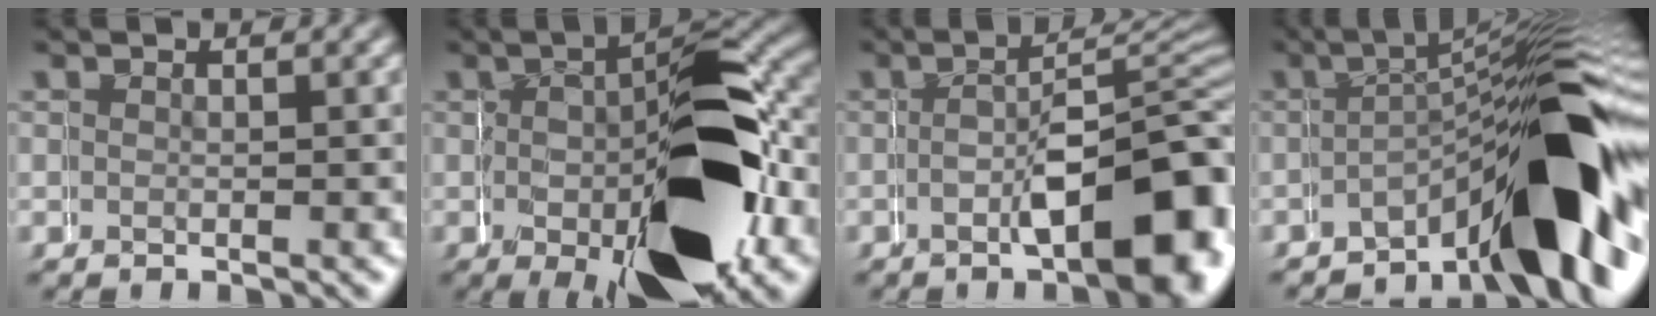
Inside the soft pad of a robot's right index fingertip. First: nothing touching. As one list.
[{"total": 15.3, "force": [-3.4, 6.4, 13.5], "torque": [-0.202, 0.002, -0.042]}, {"total": 9.5, "force": [-3.5, 4.3, 7.7], "torque": [-0.078, 0.007, -0.053]}, {"total": 10.7, "force": [-3.9, 2.6, 9.6], "torque": [-0.135, 0.009, -0.054]}]